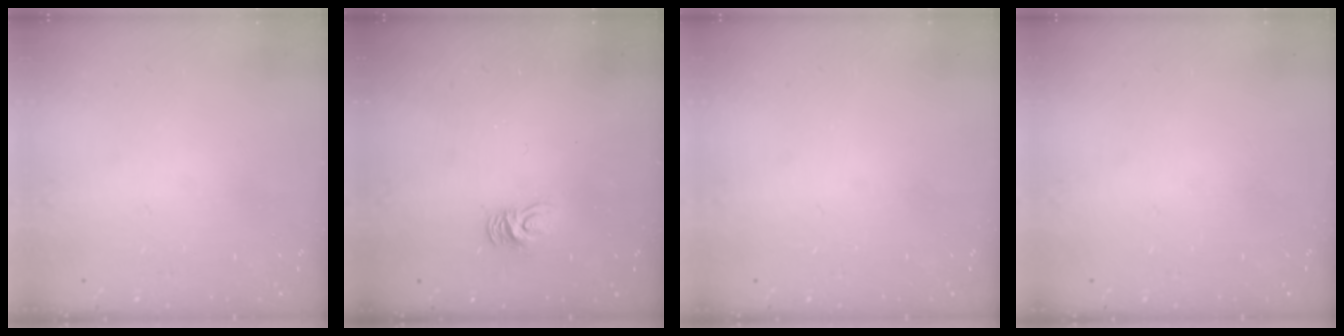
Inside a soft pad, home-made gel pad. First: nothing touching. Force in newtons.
{"total": 6.3, "press": 6.3, "slide": 0.2}
{"total": 0.0}
{"total": 0.0}